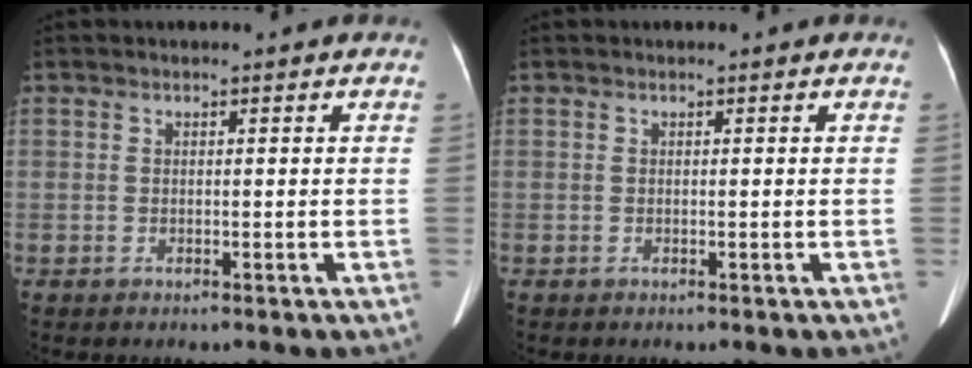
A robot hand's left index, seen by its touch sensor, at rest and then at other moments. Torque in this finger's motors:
{"motor_torque": [0.03, 0.04, 0.01, 0.01]}